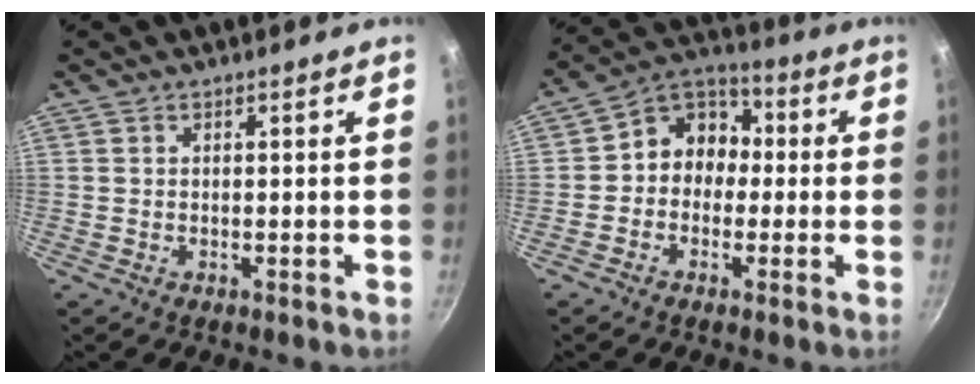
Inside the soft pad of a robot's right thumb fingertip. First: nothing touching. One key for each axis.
{"total": 9.3, "fx": -0.5, "fy": 8.0, "fz": 4.8, "tx": -0.028, "ty": 0.036, "tz": -0.033}